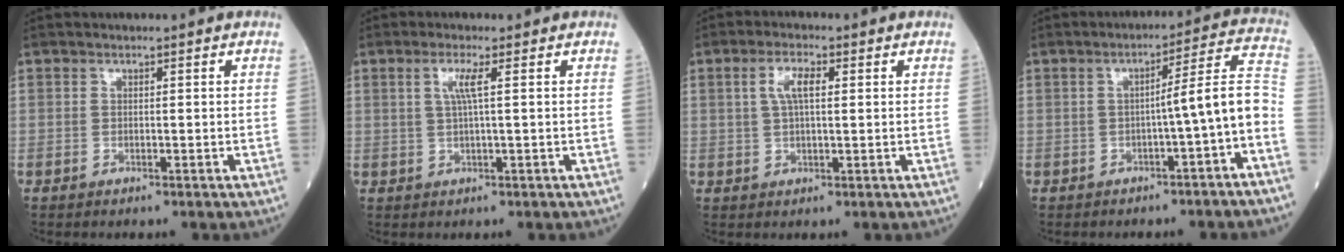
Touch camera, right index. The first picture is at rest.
{"total": 2.9, "force": [0.9, -0.3, 2.7], "torque": [-0.061, 0.003, 0.017]}
{"total": 4.2, "force": [1.2, 1.2, 3.8], "torque": [-0.080, 0.010, 0.025]}
{"total": 7.7, "force": [-2.7, -0.7, 7.2], "torque": [-0.091, 0.025, -0.038]}